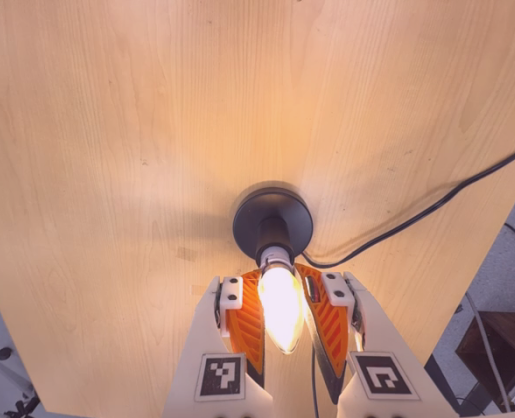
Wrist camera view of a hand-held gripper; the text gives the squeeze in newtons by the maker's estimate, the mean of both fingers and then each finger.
{"total": 24.3, "left": 20.7, "right": 27.8}